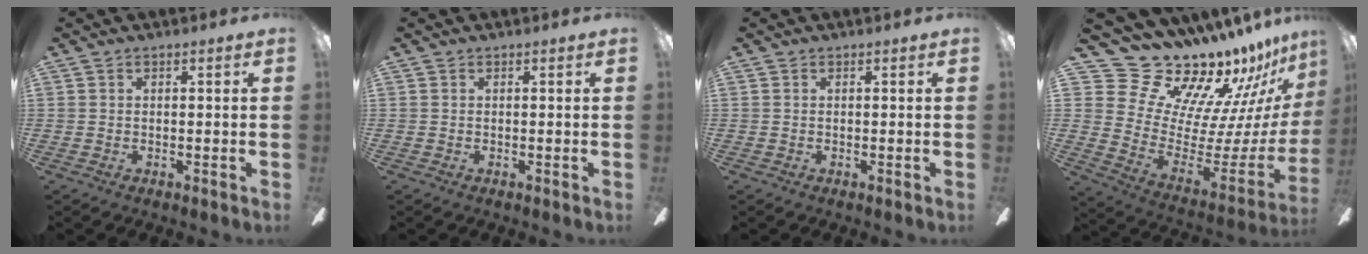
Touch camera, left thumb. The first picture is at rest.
{"total": 0.0}
{"total": 0.0}
{"total": 20.5, "force": [18.5, 7.2, 5.1], "torque": [-0.087, -0.177, 0.355]}